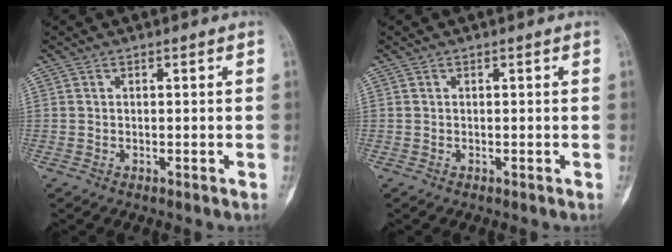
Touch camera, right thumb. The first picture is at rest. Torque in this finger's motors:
{"motor_torque": [0.23, 0.06, 0.16, 0.04, 0.02]}